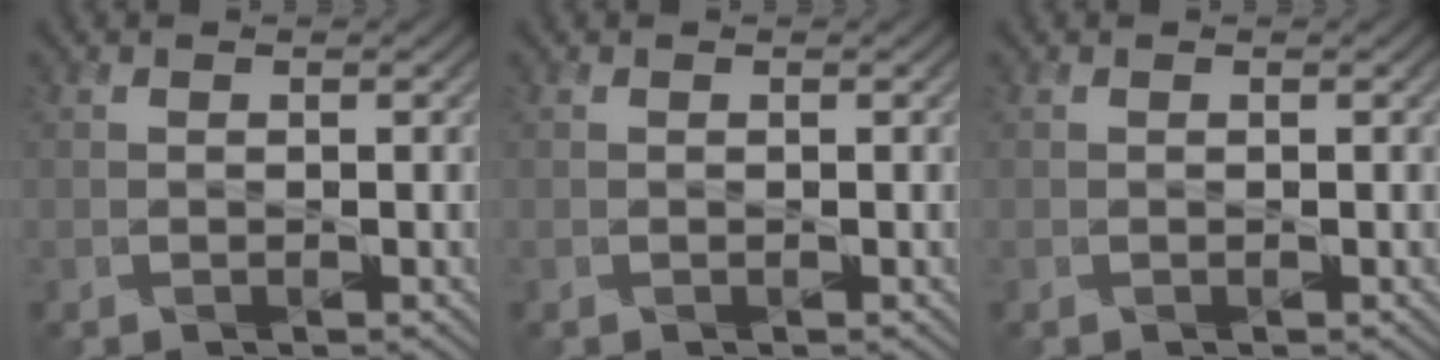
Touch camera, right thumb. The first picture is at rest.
{"total": 0.0}
{"total": 0.0}